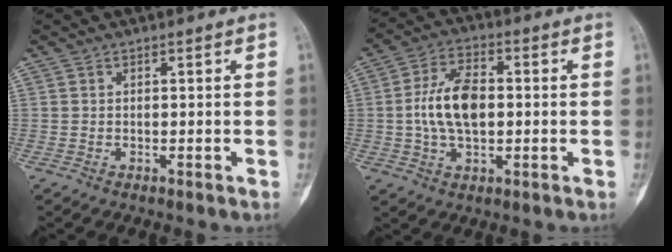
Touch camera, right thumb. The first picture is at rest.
{"total": 11.1, "force": [0.0, 6.2, 9.2], "torque": [-0.169, 0.013, -0.002]}